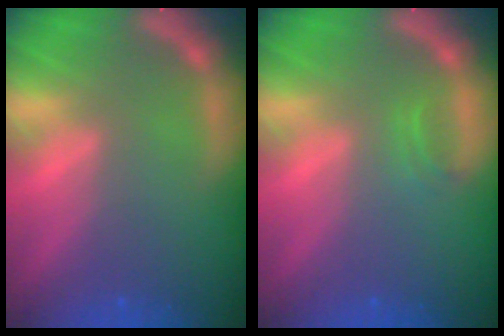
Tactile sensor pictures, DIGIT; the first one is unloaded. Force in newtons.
{"total": 0.9}